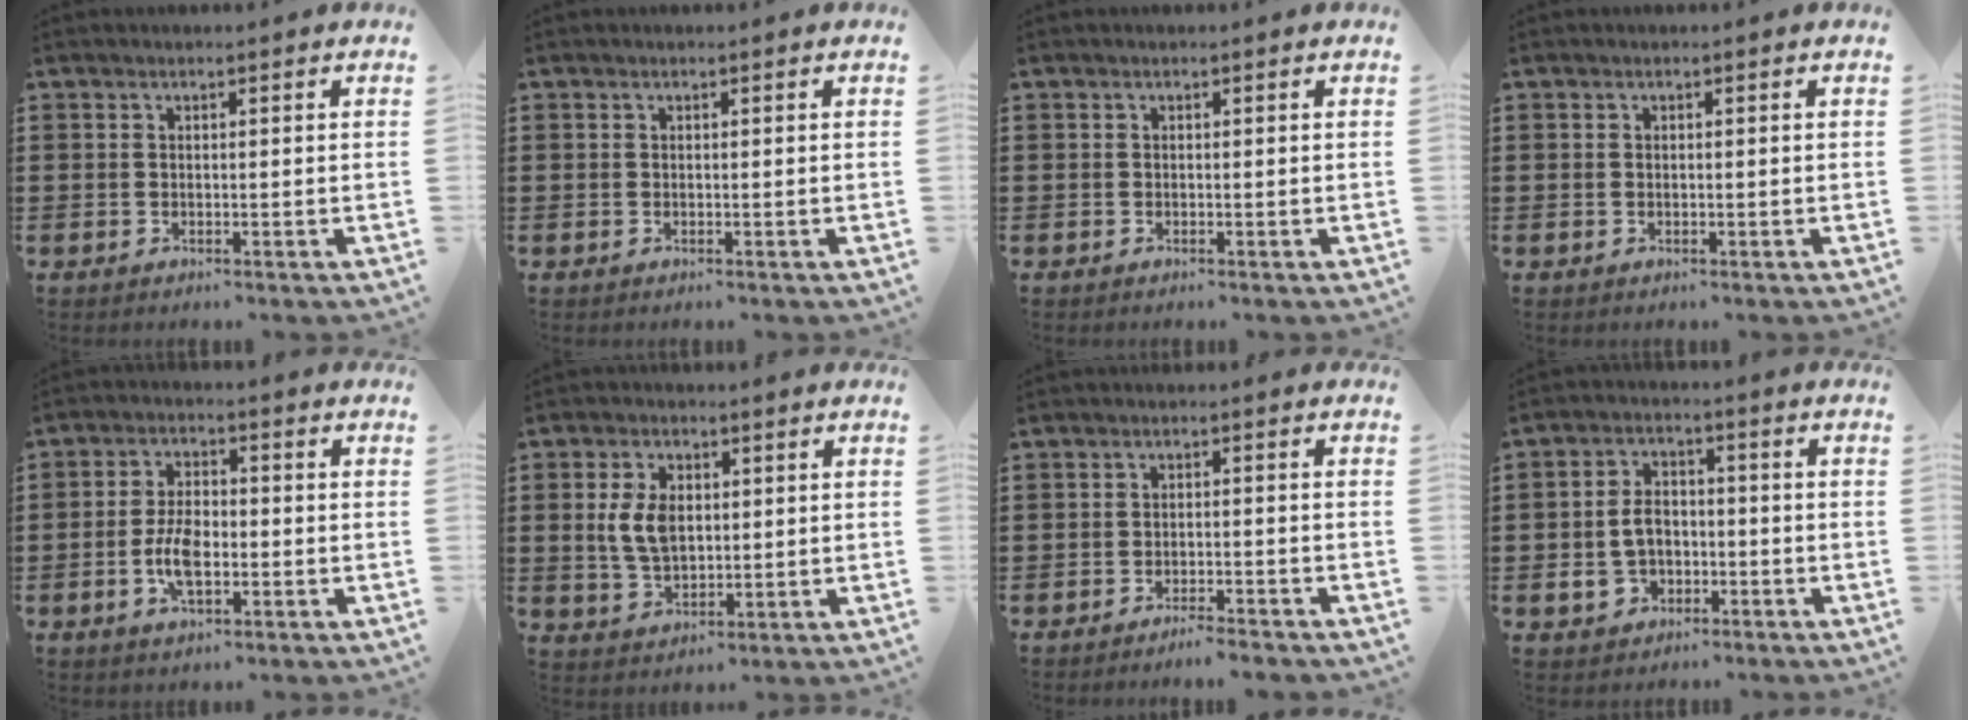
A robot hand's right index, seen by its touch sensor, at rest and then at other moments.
{"total": 0.0}
{"total": 0.0}
{"total": 0.0}
{"total": 6.1, "force": [-1.5, 3.0, 5.1], "torque": [-0.119, 0.001, -0.034]}
{"total": 6.5, "force": [0.9, 4.0, 5.0], "torque": [-0.120, 0.008, 0.011]}
{"total": 2.3, "force": [-2.2, -0.1, 0.7], "torque": [-0.014, 0.000, -0.045]}
{"total": 5.4, "force": [-1.5, 4.1, 3.2], "torque": [-0.083, 0.006, -0.034]}